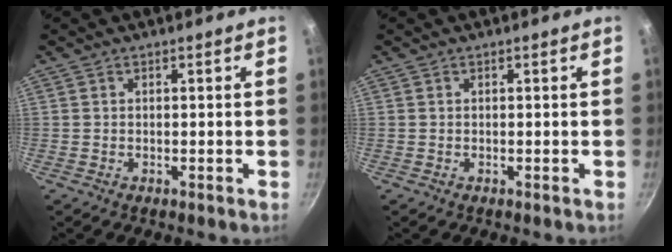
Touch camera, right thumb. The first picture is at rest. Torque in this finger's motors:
{"motor_torque": [-0.26, 0.13, 0.34, -0.40, 0.00]}